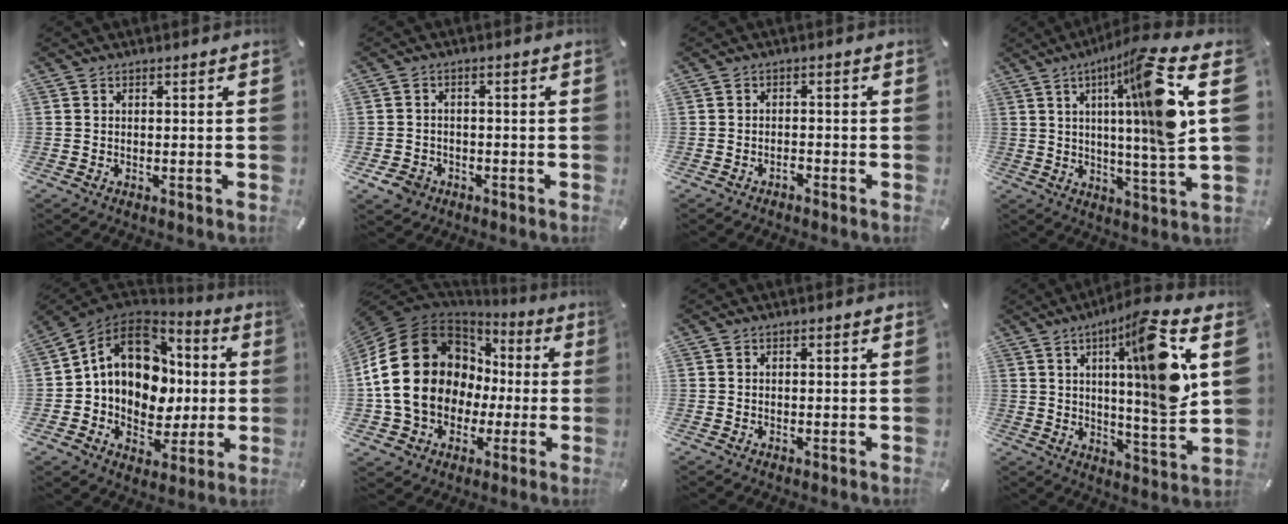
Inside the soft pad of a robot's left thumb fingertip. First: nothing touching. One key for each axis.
{"total": 4.3, "fx": -2.5, "fy": 3.2, "fz": 1.4, "tx": -0.034, "ty": 0.010, "tz": -0.048}
{"total": 1.7, "fx": -1.5, "fy": 0.7, "fz": 0.5, "tx": -0.014, "ty": 0.006, "tz": -0.032}
{"total": 19.8, "fx": 6.9, "fy": 0.9, "fz": 18.5, "tx": -0.299, "ty": -0.041, "tz": 0.077}
{"total": 15.0, "fx": 2.4, "fy": 12.1, "fz": 8.6, "tx": -0.143, "ty": -0.001, "tz": 0.053}
{"total": 21.5, "fx": -0.5, "fy": 18.1, "fz": 11.7, "tx": -0.233, "ty": 0.005, "tz": 0.009}
{"total": 0.0}
{"total": 17.8, "fx": 6.3, "fy": 2.8, "fz": 16.4, "tx": -0.239, "ty": -0.038, "tz": 0.083}